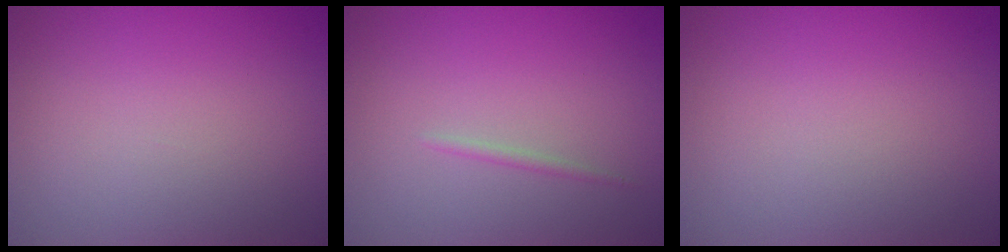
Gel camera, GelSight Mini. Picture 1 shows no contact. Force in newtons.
{"total": 0.6, "press": 0.6, "slide": 0.1}
{"total": 0.0}